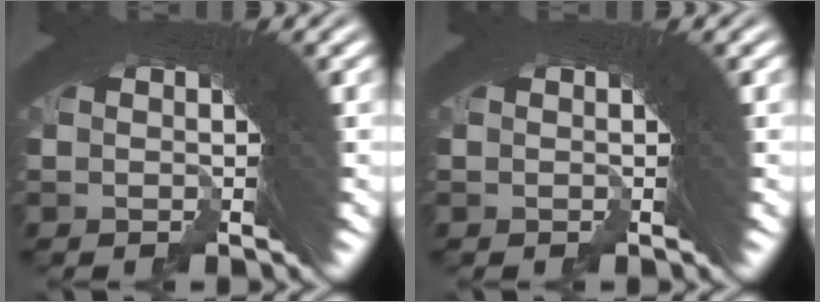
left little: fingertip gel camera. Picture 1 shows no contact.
{"total": 0.0}